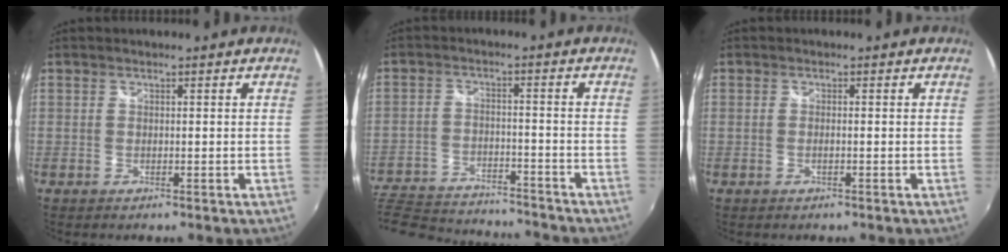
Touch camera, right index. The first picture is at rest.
{"total": 23.4, "force": [-19.9, 7.7, 9.7], "torque": [-0.229, -0.022, -0.299]}
{"total": 0.9, "force": [-0.2, 0.1, 0.9], "torque": [-0.017, 0.000, -0.006]}